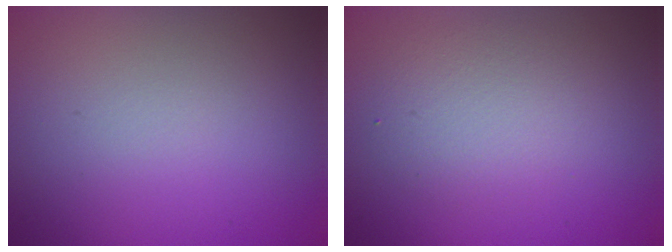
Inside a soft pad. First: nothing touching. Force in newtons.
{"total": 2.7, "press": 2.7, "slide": 0.1}